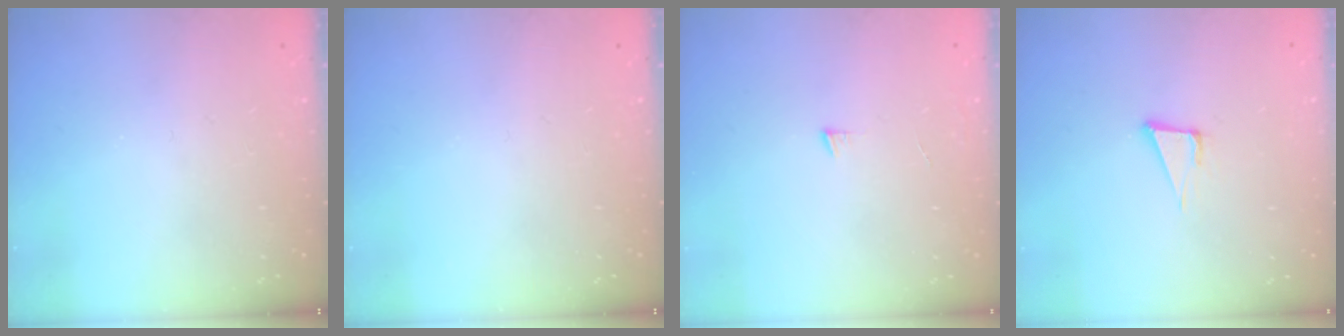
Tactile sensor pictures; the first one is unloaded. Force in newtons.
{"total": 0.0}
{"total": 4.1, "press": 4.1, "slide": 0.4}
{"total": 5.1, "press": 4.3, "slide": 2.8}